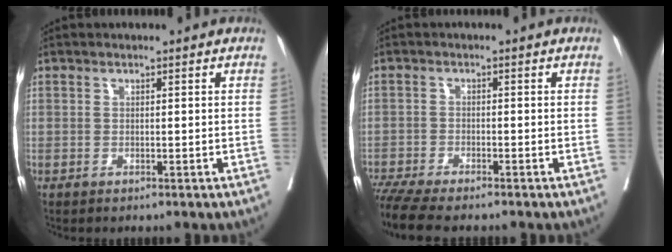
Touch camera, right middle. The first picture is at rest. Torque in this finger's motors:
{"motor_torque": [0.95, -0.95, 0.43, 0.11]}